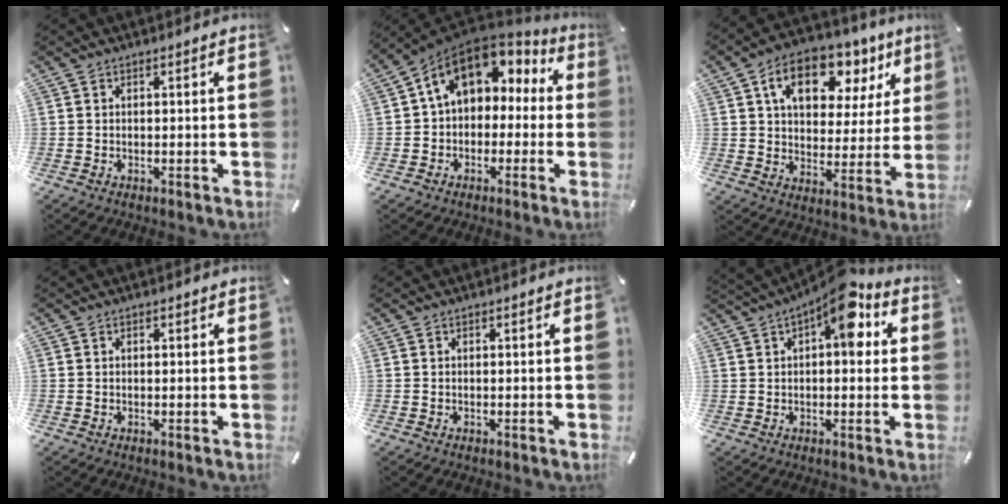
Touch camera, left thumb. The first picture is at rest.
{"total": 11.5, "force": [4.1, 8.4, 6.7], "torque": [-0.114, -0.007, 0.075]}
{"total": 14.0, "force": [7.6, 9.0, 7.6], "torque": [-0.114, -0.034, 0.131]}
{"total": 0.0}
{"total": 0.0}
{"total": 11.6, "force": [5.1, 5.0, 9.1], "torque": [-0.122, -0.022, 0.082]}